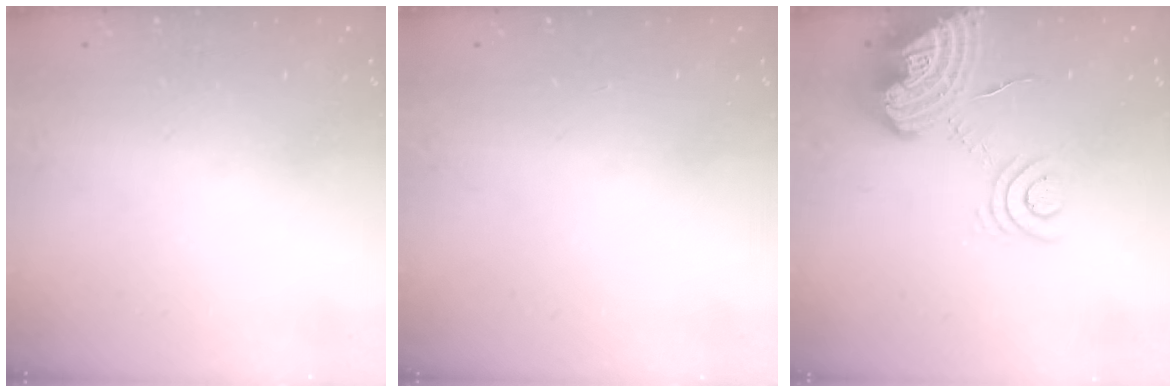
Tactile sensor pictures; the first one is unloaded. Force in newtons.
{"total": 0.0}
{"total": 14.5, "press": 14.4, "slide": 2.0}